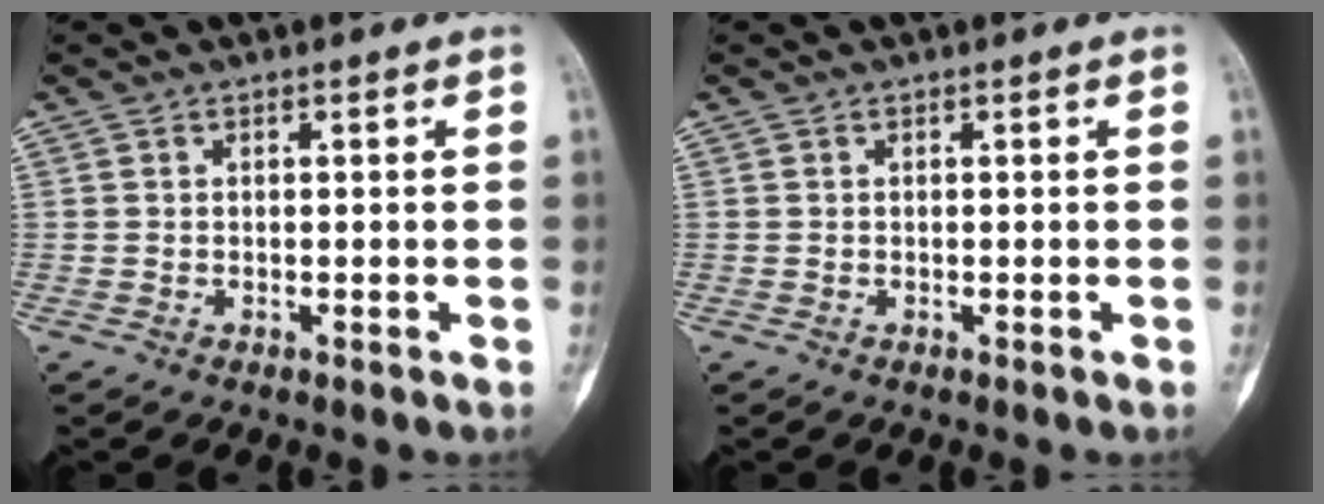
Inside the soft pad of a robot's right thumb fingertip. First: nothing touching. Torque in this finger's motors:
{"motor_torque": [0.00, 0.00, 0.01, 0.02, -0.01]}